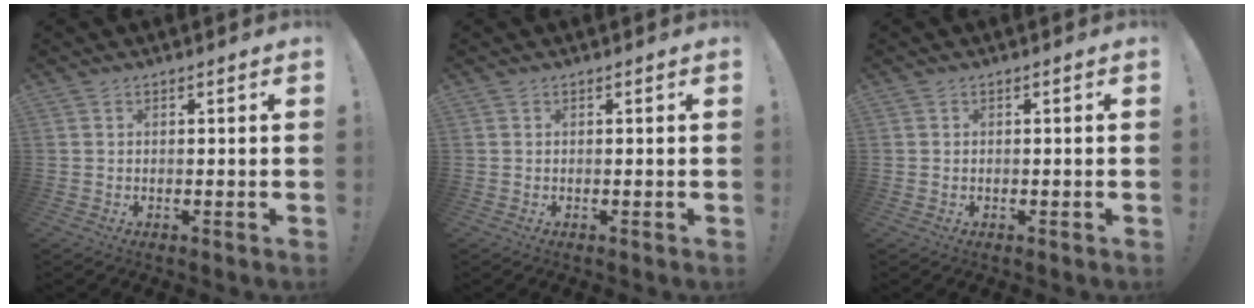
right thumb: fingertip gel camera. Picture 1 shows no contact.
{"total": 0.0}
{"total": 0.0}